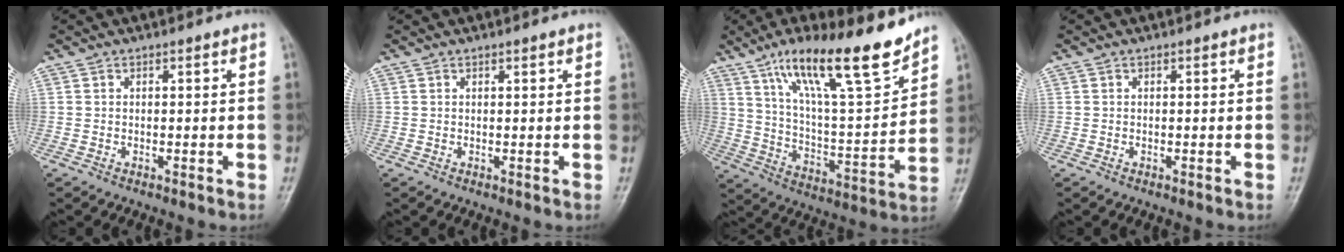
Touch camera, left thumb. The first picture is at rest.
{"total": 0.6, "force": [0.4, 0.1, 0.4], "torque": [-0.007, -0.001, 0.006]}
{"total": 20.9, "force": [14.5, 4.3, 14.4], "torque": [-0.210, -0.066, 0.246]}
{"total": 0.0}